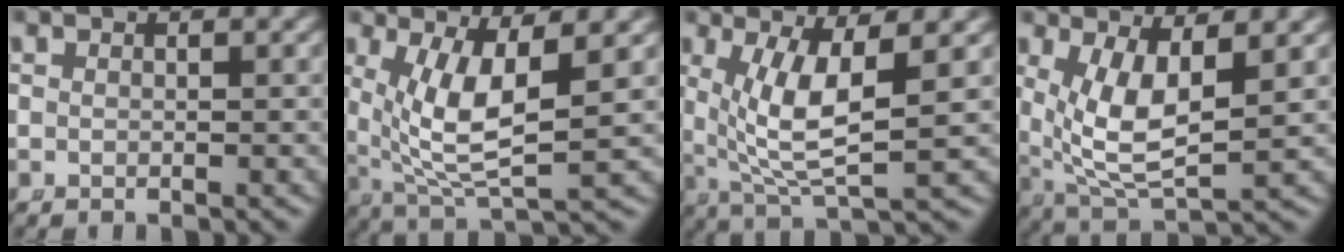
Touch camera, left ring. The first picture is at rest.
{"total": 8.0, "force": [1.0, 3.8, 6.9], "torque": [-0.136, -0.024, 0.037]}
{"total": 7.0, "force": [1.0, 2.7, 6.4], "torque": [-0.121, -0.014, 0.032]}
{"total": 7.8, "force": [1.0, 4.5, 6.4], "torque": [-0.140, -0.032, 0.037]}